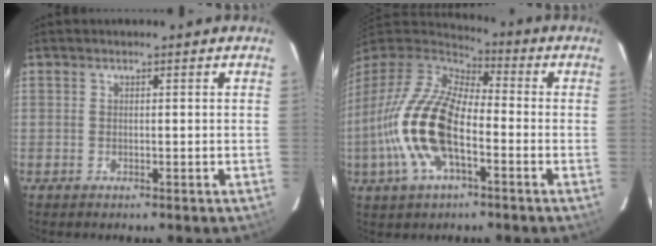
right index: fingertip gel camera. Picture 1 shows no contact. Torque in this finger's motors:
{"motor_torque": [2.14, 0.00, 1.05, 0.21]}